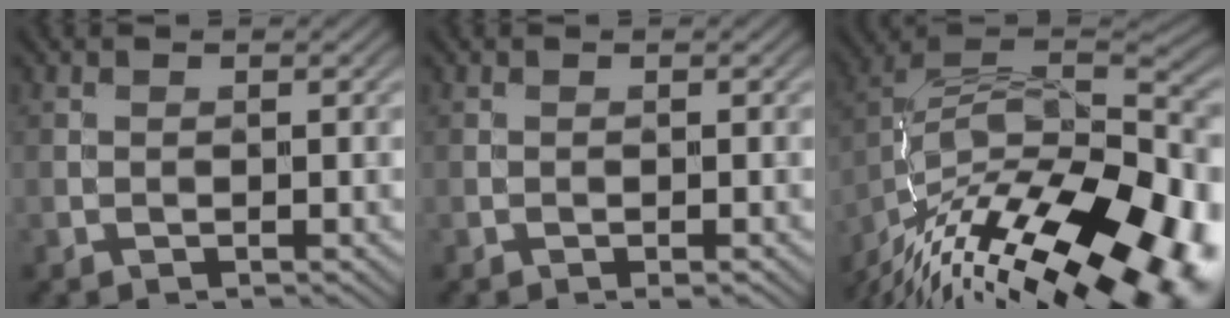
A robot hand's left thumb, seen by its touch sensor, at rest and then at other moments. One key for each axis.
{"total": 0.7, "fx": -0.5, "fy": 0.2, "fz": 0.5, "tx": -0.009, "ty": 0.000, "tz": -0.007}
{"total": 18.6, "fx": -12.0, "fy": 6.7, "fz": 12.5, "tx": -0.199, "ty": 0.001, "tz": -0.177}